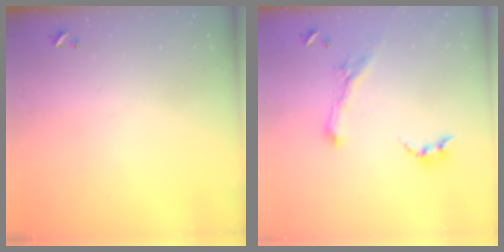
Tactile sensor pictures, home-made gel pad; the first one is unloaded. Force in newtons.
{"total": 1.8, "press": 1.7, "slide": 0.4}